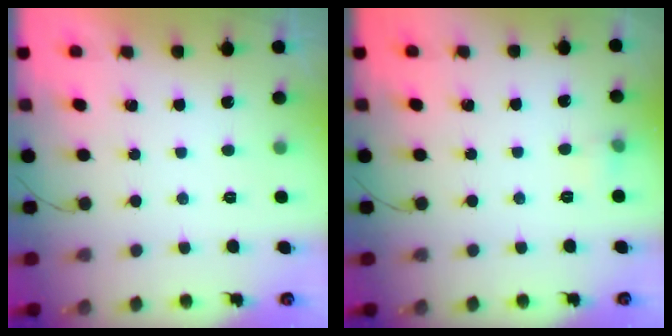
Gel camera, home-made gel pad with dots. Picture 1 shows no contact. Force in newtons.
{"total": 5.2, "press": 3.9, "slide": 3.4}